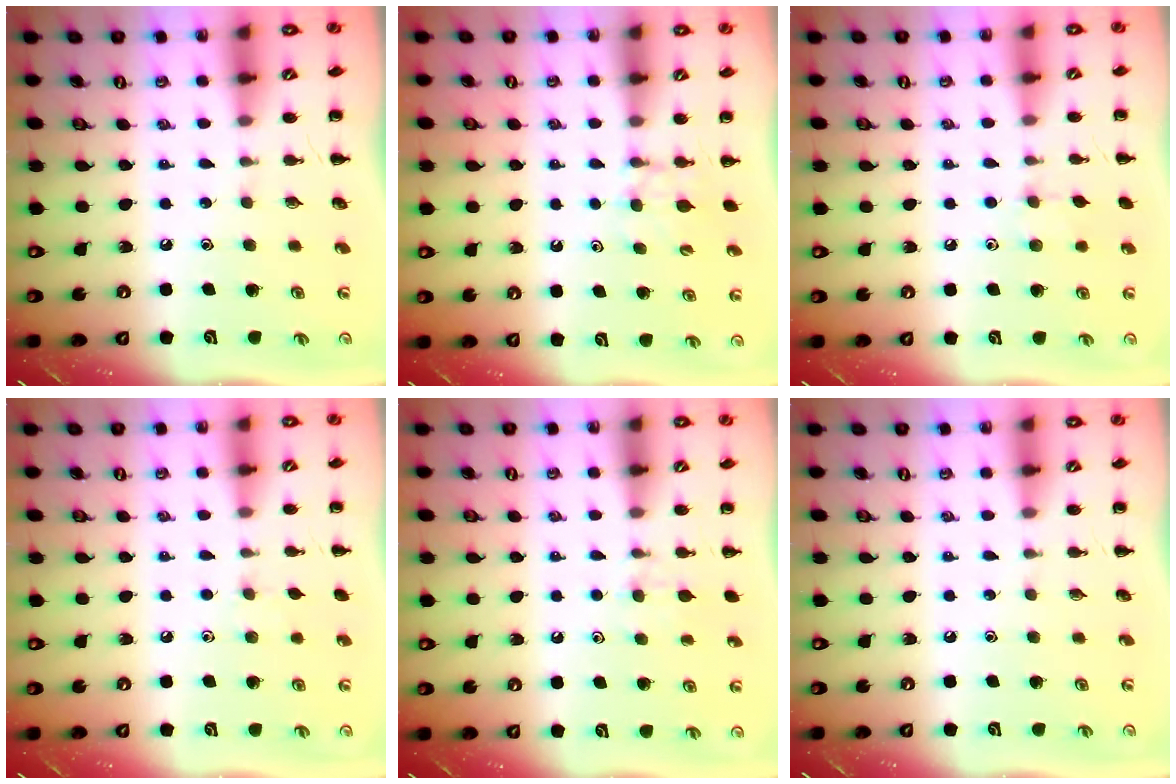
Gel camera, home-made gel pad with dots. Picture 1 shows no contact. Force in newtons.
{"total": 4.9, "press": 4.7, "slide": 1.4}
{"total": 5.4, "press": 5.3, "slide": 1.3}
{"total": 3.5, "press": 3.2, "slide": 1.3}
{"total": 6.7, "press": 6.3, "slide": 2.2}
{"total": 0.0}